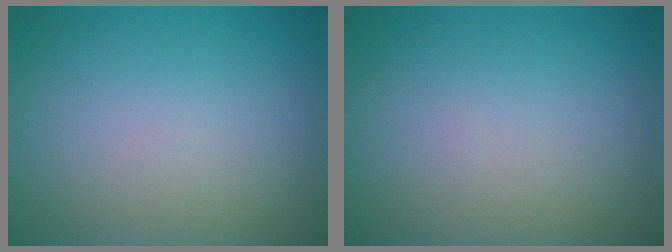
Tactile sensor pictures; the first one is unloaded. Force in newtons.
{"total": 0.0}